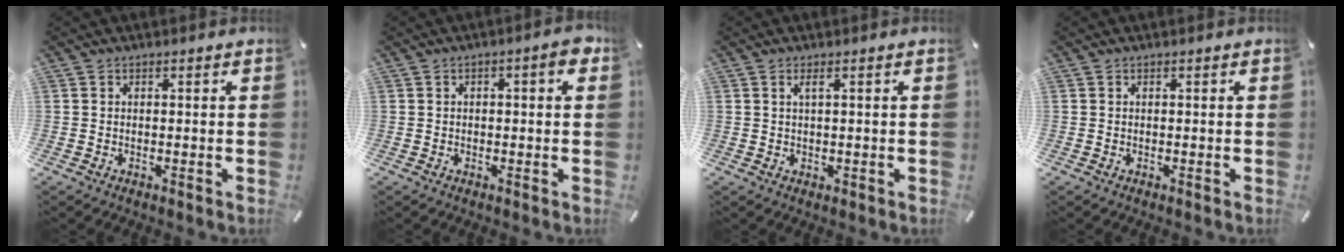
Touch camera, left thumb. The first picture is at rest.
{"total": 3.8, "force": [0.5, 1.4, 3.5], "torque": [-0.049, 0.004, 0.004]}
{"total": 1.6, "force": [0.6, 0.4, 1.5], "torque": [-0.029, 0.001, 0.010]}
{"total": 0.0}